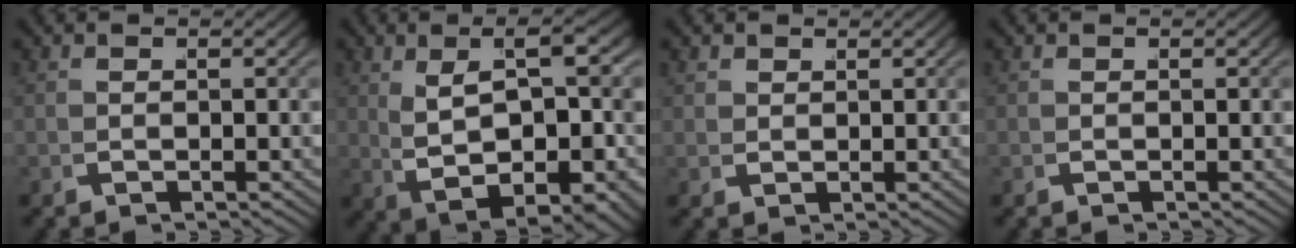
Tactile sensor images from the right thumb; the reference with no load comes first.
{"total": 12.0, "force": [0.1, 6.7, 10.0], "torque": [-0.201, -0.039, 0.039]}
{"total": 1.2, "force": [1.2, 0.4, 0.1], "torque": [0.006, 0.001, 0.029]}
{"total": 0.0}